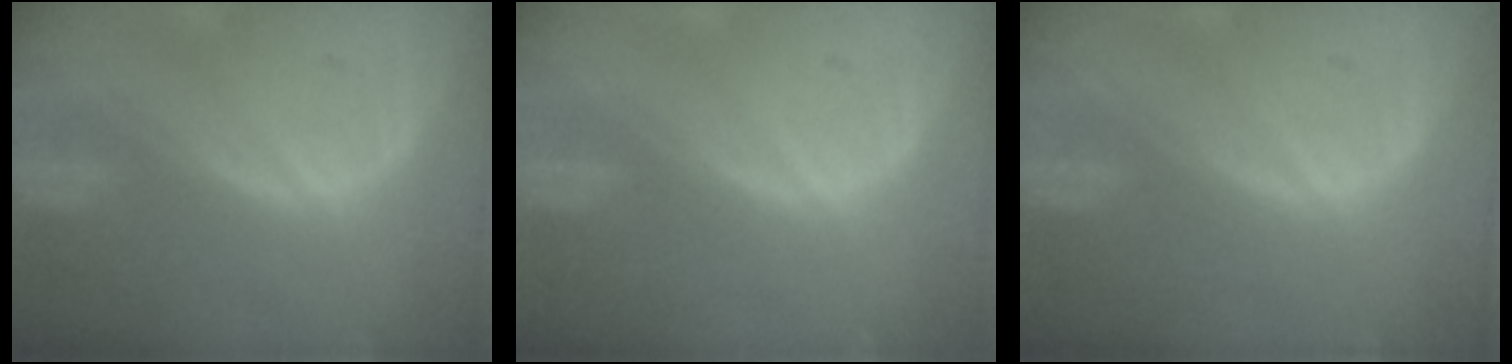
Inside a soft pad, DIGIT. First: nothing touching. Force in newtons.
{"total": 0.6, "press": 0.2, "slide": 0.5}
{"total": 0.0}